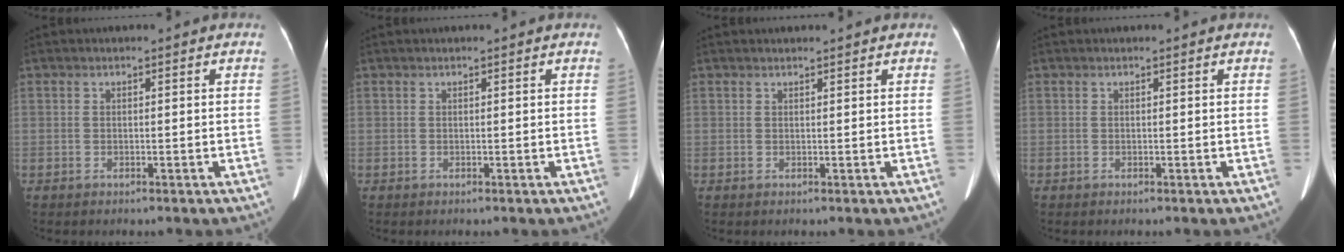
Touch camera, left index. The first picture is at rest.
{"total": 0.5, "force": [0.5, 0.0, 0.2], "torque": [-0.002, 0.012, 0.010]}
{"total": 1.1, "force": [1.1, 0.0, 0.2], "torque": [-0.008, 0.011, 0.019]}
{"total": 0.8, "force": [0.7, 0.1, 0.2], "torque": [-0.006, 0.009, 0.010]}